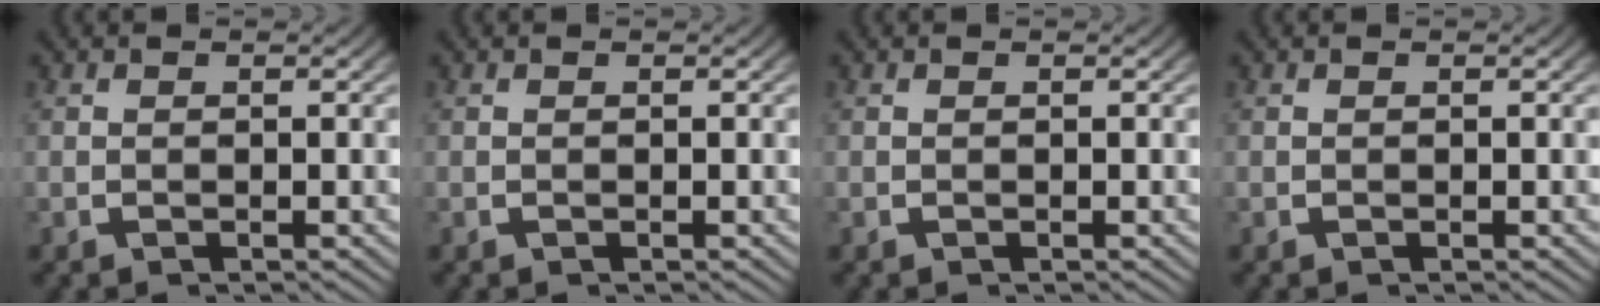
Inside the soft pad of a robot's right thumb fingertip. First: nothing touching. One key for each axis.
{"total": 0.0}
{"total": 0.0}
{"total": 0.0}